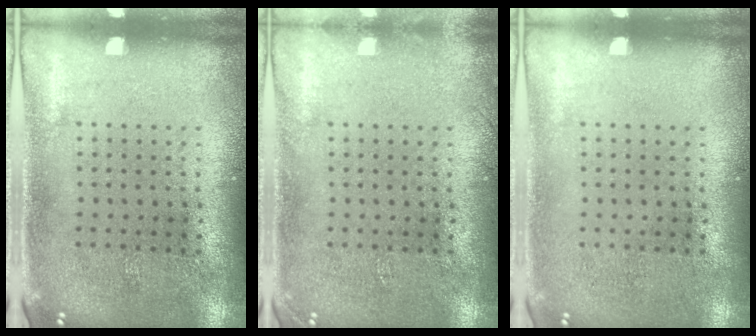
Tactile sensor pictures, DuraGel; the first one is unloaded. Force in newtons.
{"total": 0.7, "press": 0.7, "slide": 0.1}
{"total": 0.0}